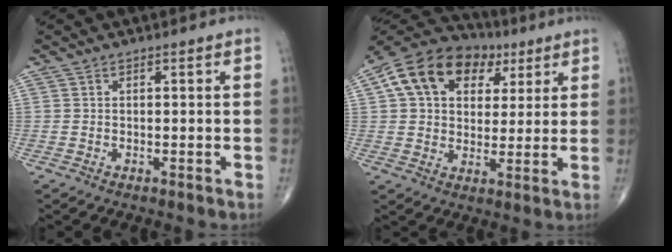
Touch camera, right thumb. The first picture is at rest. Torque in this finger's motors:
{"motor_torque": [-0.64, 1.02, 0.52, 0.50, 0.09]}